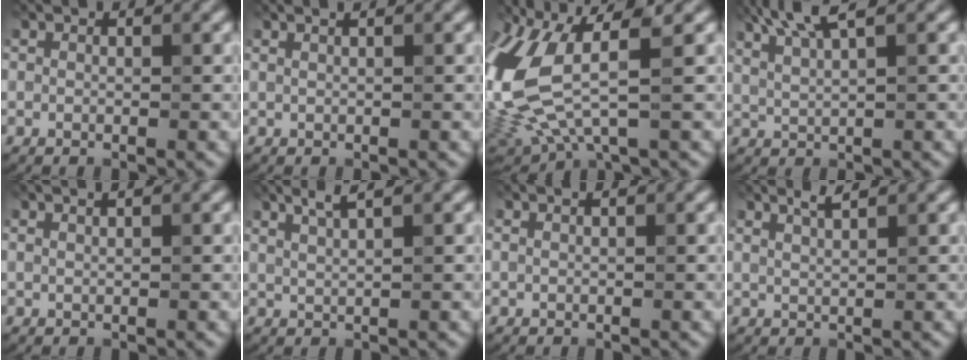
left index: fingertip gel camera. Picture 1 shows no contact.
{"total": 1.9, "force": [1.1, 0.8, 1.3], "torque": [-0.006, -0.004, -0.002]}
{"total": 10.4, "force": [0.6, 4.3, 9.5], "torque": [-0.238, -0.017, 0.017]}
{"total": 5.1, "force": [3.4, 1.0, 3.7], "torque": [-0.066, 0.018, 0.057]}
{"total": 1.4, "force": [1.0, 0.5, 0.9], "torque": [-0.004, -0.005, 0.004]}
{"total": 2.4, "force": [1.7, 0.4, 1.8], "torque": [-0.026, 0.006, 0.029]}
{"total": 1.0, "force": [0.6, 0.4, 0.7], "torque": [-0.010, -0.001, 0.003]}
{"total": 2.1, "force": [1.5, 0.4, 1.4], "torque": [-0.015, 0.007, 0.017]}